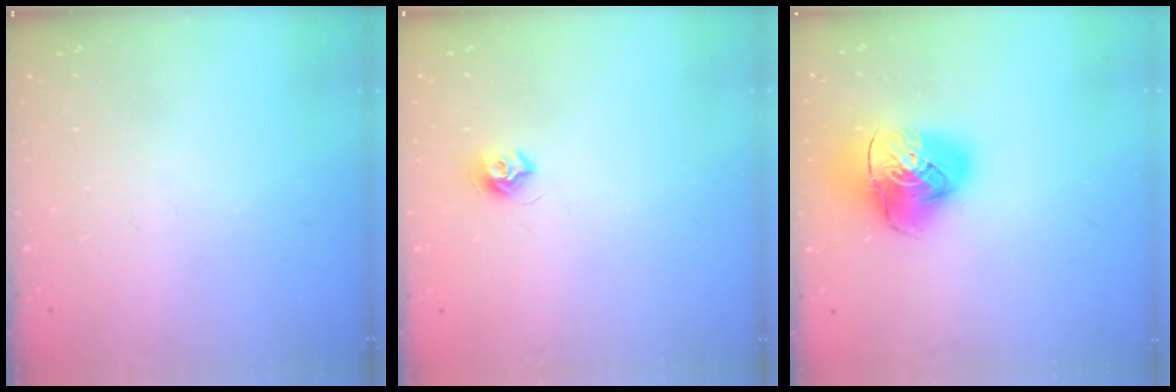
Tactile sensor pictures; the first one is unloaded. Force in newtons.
{"total": 7.6, "press": 7.5, "slide": 0.5}
{"total": 13.4, "press": 13.3, "slide": 1.7}